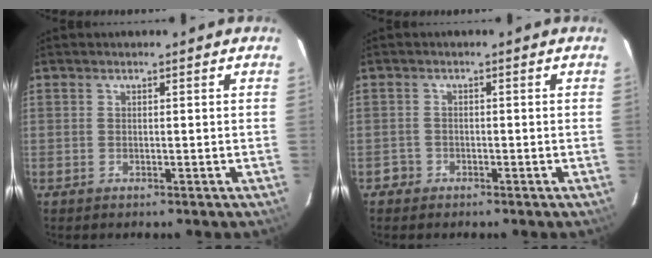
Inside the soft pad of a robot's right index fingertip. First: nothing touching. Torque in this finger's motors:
{"motor_torque": [-0.28, 0.09, -0.87, -0.21]}